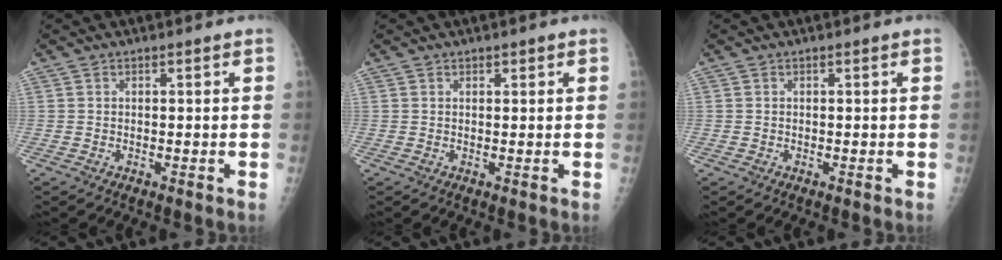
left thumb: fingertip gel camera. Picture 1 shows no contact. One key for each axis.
{"total": 0.8, "fx": 0.5, "fy": 0.4, "fz": 0.4, "tx": 0.001, "ty": -0.001, "tz": 0.005}
{"total": 0.0}